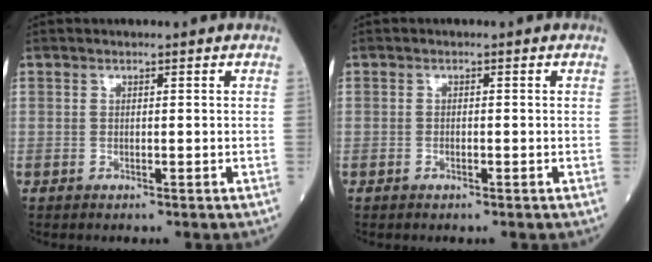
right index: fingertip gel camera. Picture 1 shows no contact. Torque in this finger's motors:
{"motor_torque": [-0.11, -0.15, -0.04, -0.01]}